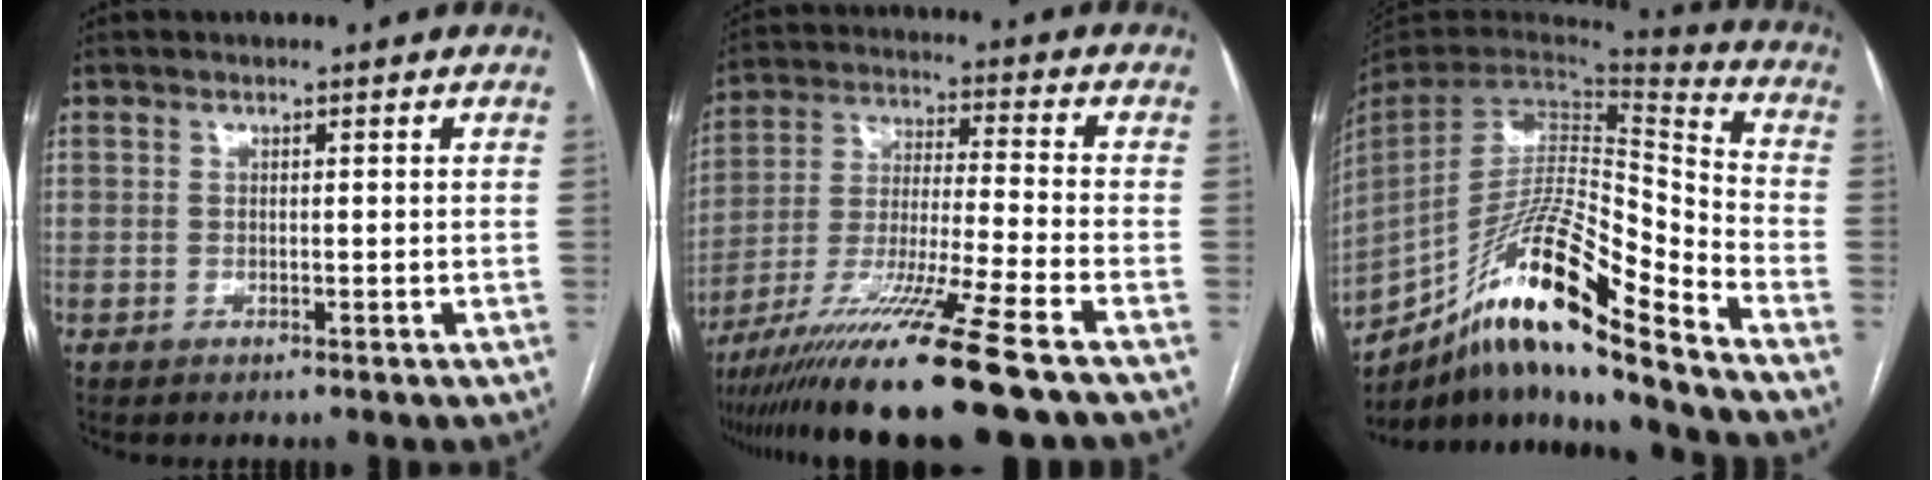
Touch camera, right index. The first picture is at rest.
{"total": 17.0, "force": [-12.4, -1.9, 11.5], "torque": [-0.224, -0.043, -0.220]}
{"total": 20.3, "force": [-14.6, 0.9, 14.1], "torque": [-0.271, -0.006, -0.269]}